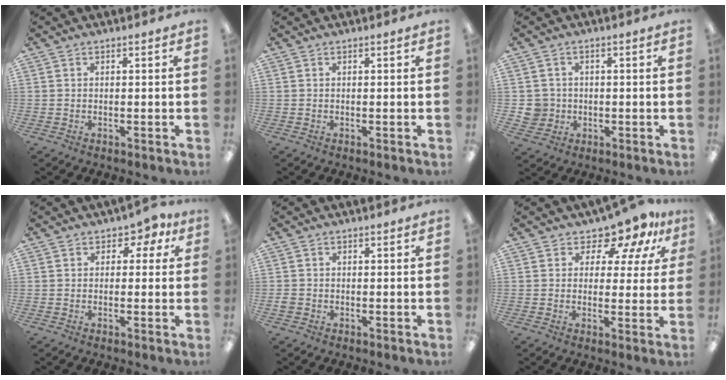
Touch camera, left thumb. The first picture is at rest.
{"total": 0.0}
{"total": 4.7, "force": [-0.4, 4.6, 0.8], "torque": [-0.022, 0.008, -0.007]}
{"total": 3.2, "force": [0.8, 2.6, 1.6], "torque": [-0.010, 0.001, 0.008]}
{"total": 1.4, "force": [-0.5, 1.2, 0.6], "torque": [-0.008, 0.004, -0.010]}
{"total": 8.6, "force": [6.6, 4.4, 3.4], "torque": [-0.051, -0.049, 0.117]}